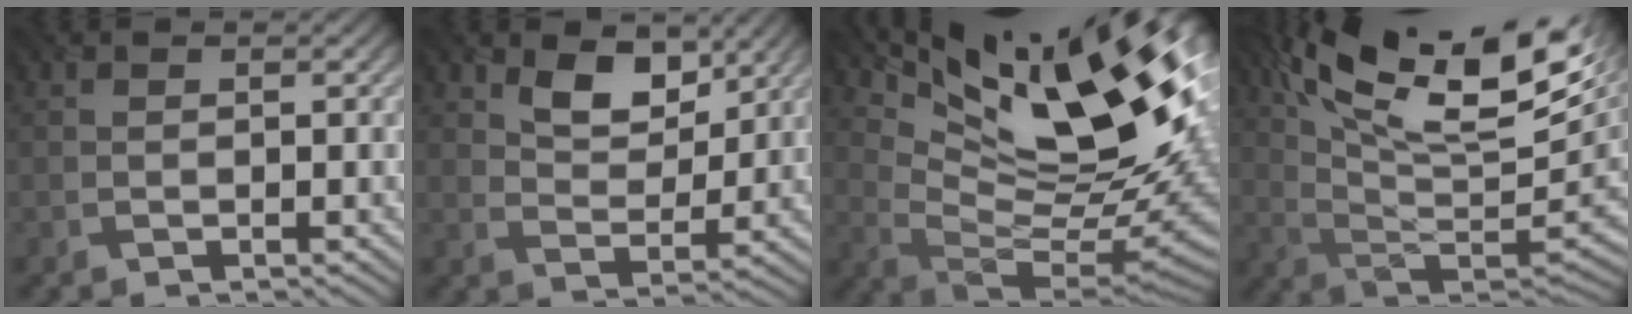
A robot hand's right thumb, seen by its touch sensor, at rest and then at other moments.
{"total": 6.1, "force": [3.7, 3.3, 3.5], "torque": [-0.066, -0.011, 0.059]}
{"total": 18.8, "force": [9.2, 7.1, 14.8], "torque": [-0.259, 0.008, 0.168]}
{"total": 18.6, "force": [9.4, 6.4, 14.7], "torque": [-0.290, 0.010, 0.172]}